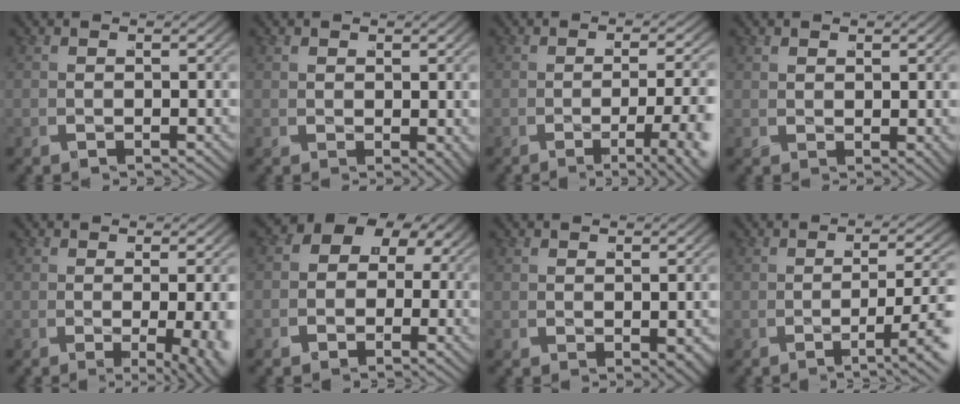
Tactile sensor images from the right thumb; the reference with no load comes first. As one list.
[{"total": 0.6, "force": [0.5, 0.2, 0.4], "torque": [-0.001, -0.002, 0.013]}, {"total": 5.5, "force": [-2.2, 1.4, 4.9], "torque": [-0.065, 0.006, -0.042]}, {"total": 0.9, "force": [0.9, -0.1, 0.0], "torque": [0.008, 0.003, 0.018]}, {"total": 5.1, "force": [-1.4, 1.5, 4.6], "torque": [-0.074, -0.017, -0.017]}, {"total": 5.2, "force": [0.1, 4.4, 2.7], "torque": [-0.062, 0.000, -0.009]}, {"total": 0.7, "force": [0.0, 0.3, 0.6], "torque": [-0.009, -0.007, 0.009]}, {"total": 4.2, "force": [-1.7, 0.9, 3.8], "torque": [-0.062, 0.011, -0.037]}]